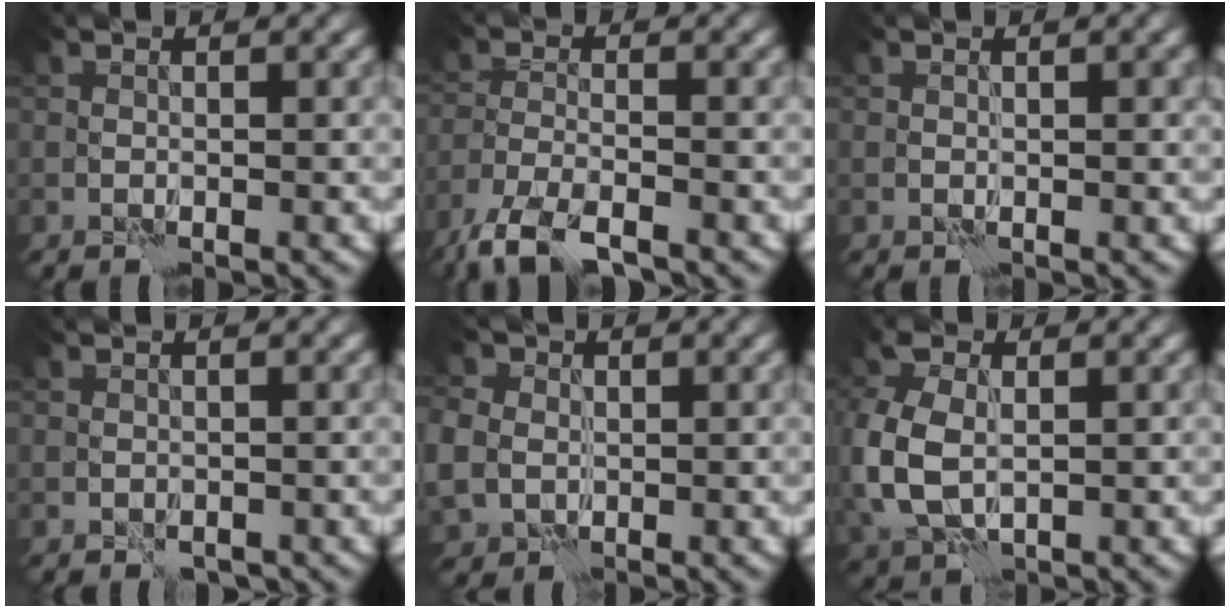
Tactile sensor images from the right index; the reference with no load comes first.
{"total": 5.0, "force": [-3.9, 1.1, 2.8], "torque": [-0.056, -0.011, -0.082]}
{"total": 0.8, "force": [0.3, 0.4, 0.6], "torque": [-0.003, -0.003, 0.006]}
{"total": 1.1, "force": [-0.5, 0.9, 0.2], "torque": [-0.005, -0.005, -0.006]}
{"total": 6.8, "force": [0.8, 5.9, 3.3], "torque": [-0.078, 0.009, -0.019]}
{"total": 7.0, "force": [0.0, 4.7, 5.1], "torque": [-0.148, -0.007, 0.002]}